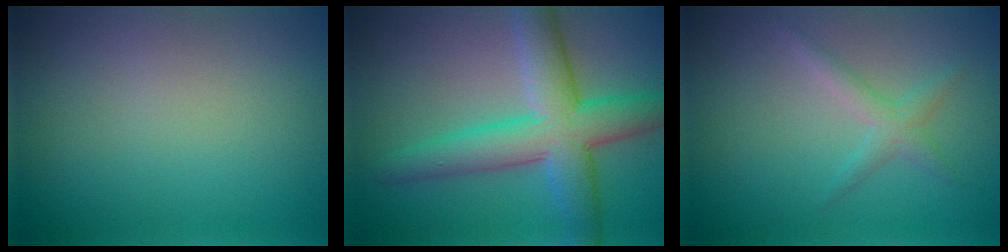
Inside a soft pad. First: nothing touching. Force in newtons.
{"total": 7.6, "press": 7.6, "slide": 0.1}
{"total": 1.7, "press": 1.7, "slide": 0.0}